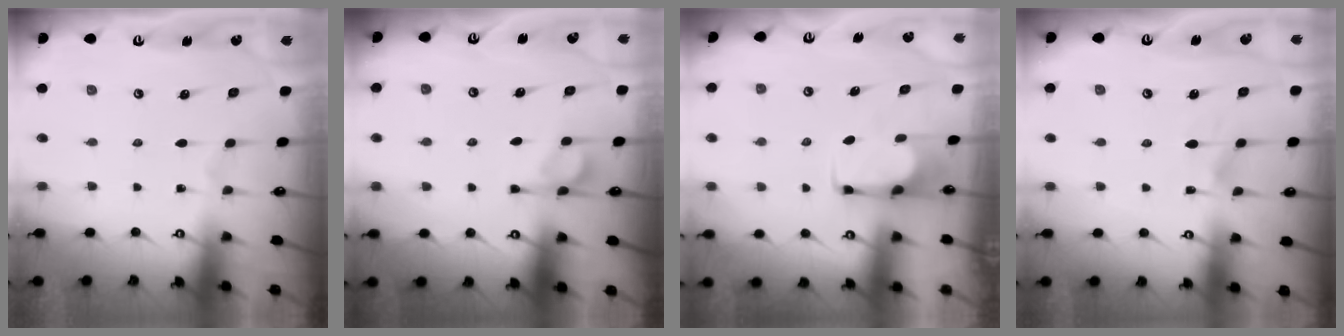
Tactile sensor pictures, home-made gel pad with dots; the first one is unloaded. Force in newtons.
{"total": 4.1, "press": 4.1, "slide": 0.6}
{"total": 2.8, "press": 2.8, "slide": 0.5}
{"total": 4.3, "press": 4.3, "slide": 0.5}